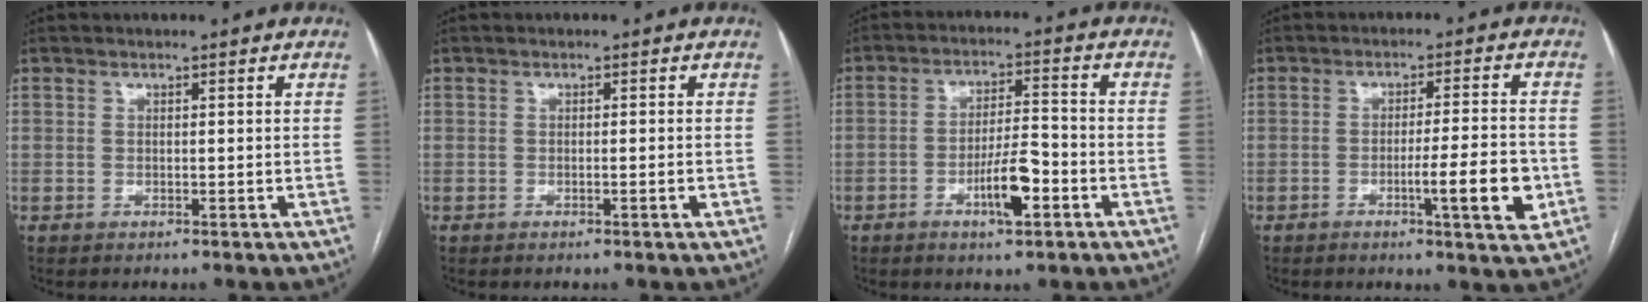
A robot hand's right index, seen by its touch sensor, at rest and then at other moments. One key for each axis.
{"total": 0.9, "fx": -0.4, "fy": -0.1, "fz": 0.7, "tx": -0.013, "ty": 0.000, "tz": -0.004}
{"total": 7.3, "fx": -3.3, "fy": 1.4, "fz": 6.3, "tx": -0.118, "ty": 0.002, "tz": -0.055}
{"total": 8.2, "fx": -2.7, "fy": 0.3, "fz": 7.7, "tx": -0.112, "ty": -0.006, "tz": -0.040}